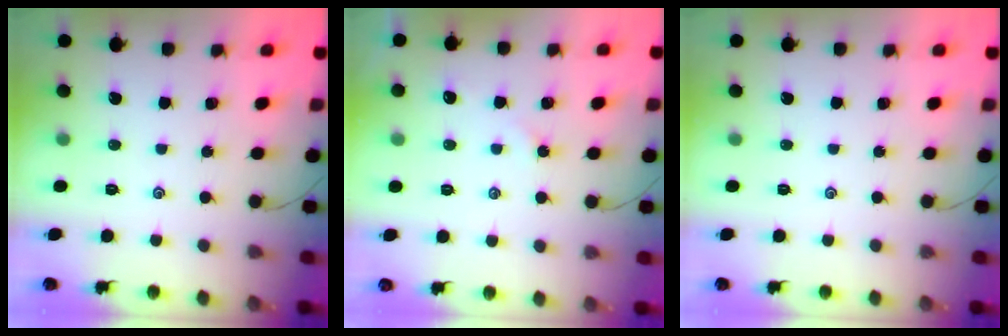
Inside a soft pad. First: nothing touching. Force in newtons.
{"total": 2.2, "press": 2.2, "slide": 0.4}
{"total": 0.0}